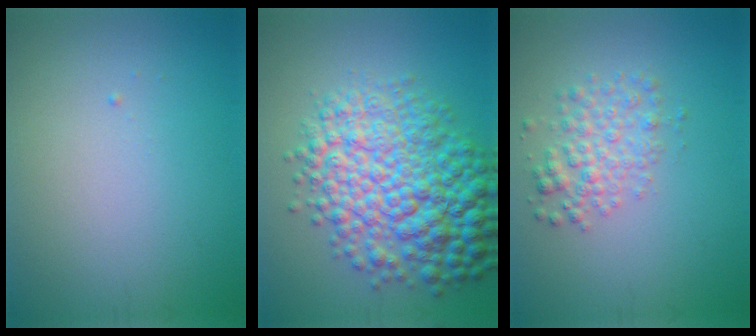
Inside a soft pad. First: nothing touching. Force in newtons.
{"total": 10.1, "press": 10.1, "slide": 0.1}
{"total": 3.0, "press": 3.0, "slide": 0.1}